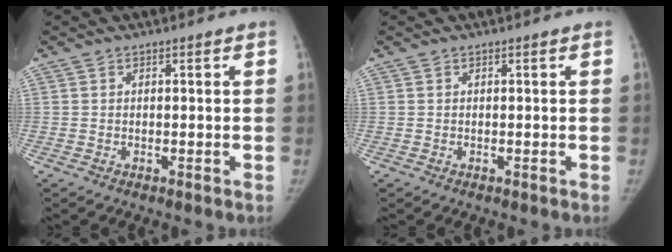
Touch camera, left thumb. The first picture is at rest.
{"total": 0.0}